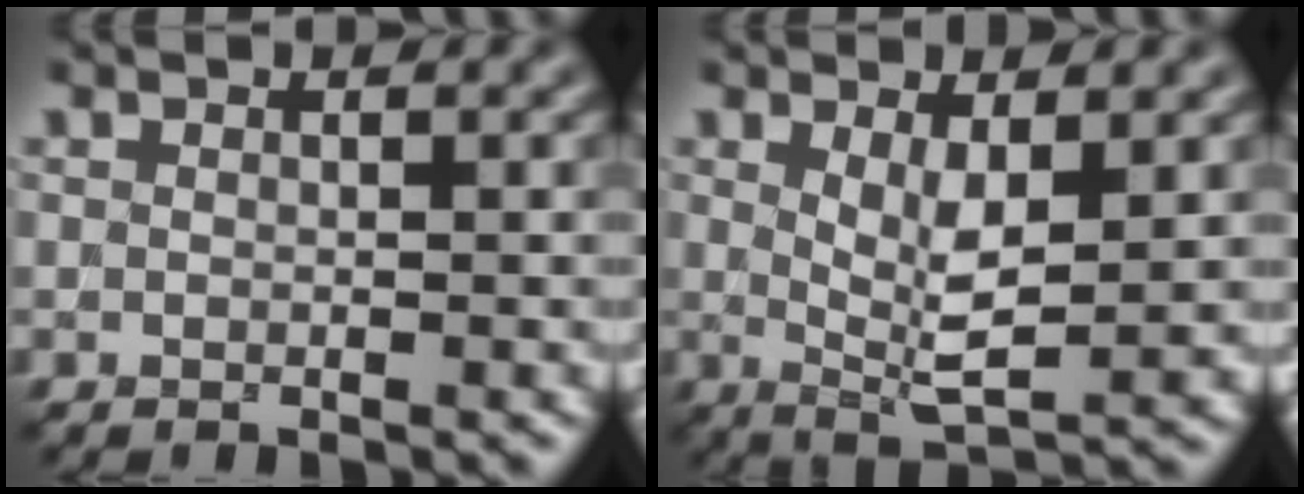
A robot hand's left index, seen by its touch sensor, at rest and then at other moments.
{"total": 3.8, "force": [0.8, 1.0, 3.6], "torque": [-0.072, -0.009, 0.019]}